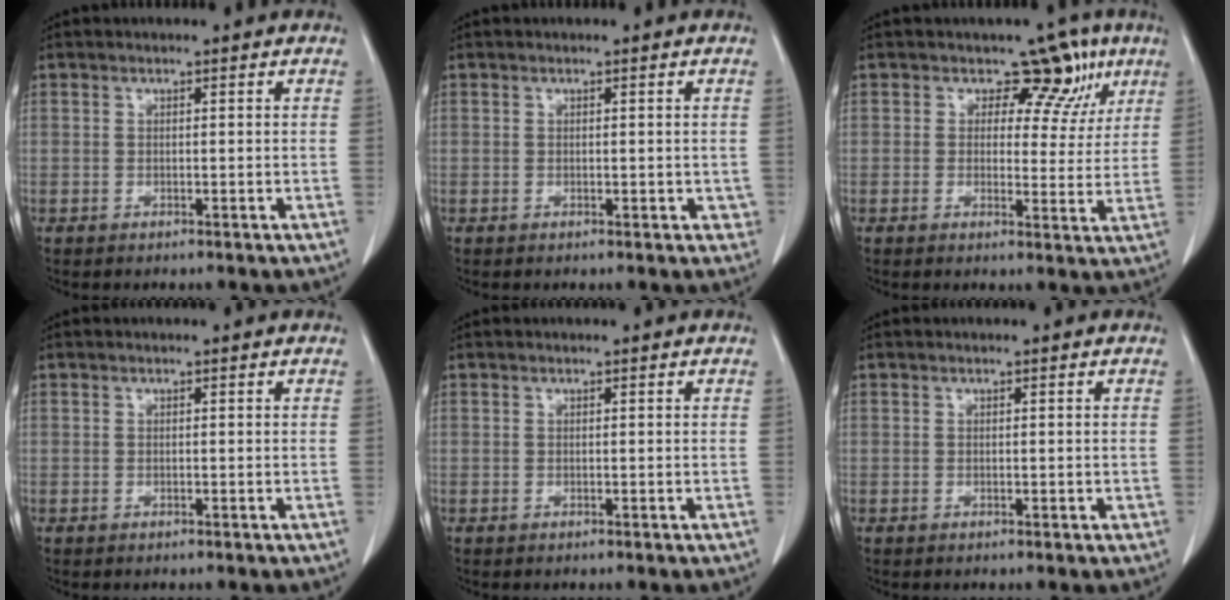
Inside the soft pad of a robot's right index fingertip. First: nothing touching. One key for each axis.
{"total": 1.5, "fx": -0.1, "fy": 0.8, "fz": 1.2, "tx": -0.011, "ty": 0.000, "tz": 0.000}
{"total": 7.2, "fx": 4.1, "fy": 5.1, "fz": 2.9, "tx": -0.012, "ty": 0.005, "tz": 0.037}
{"total": 0.0}
{"total": 0.0}
{"total": 0.7, "fx": -0.1, "fy": 0.2, "fz": 0.6, "tx": -0.012, "ty": -0.001, "tz": 0.001}